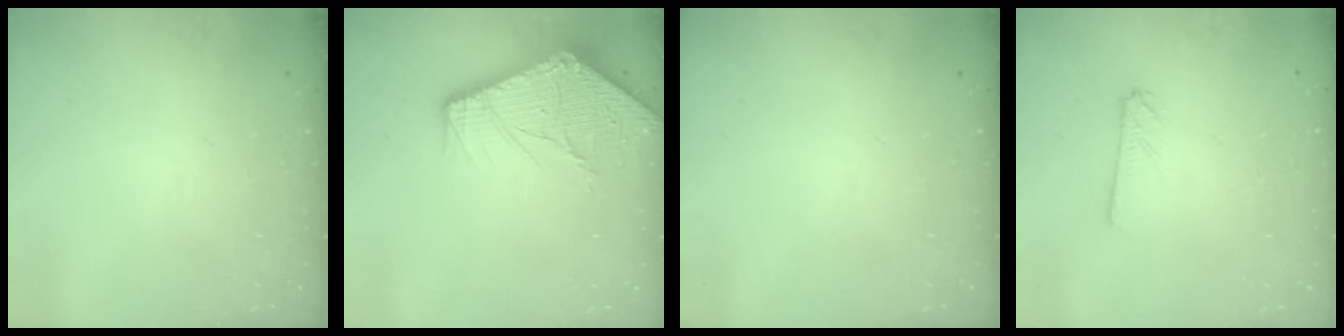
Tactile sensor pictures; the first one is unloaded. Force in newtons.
{"total": 16.7, "press": 16.7, "slide": 1.1}
{"total": 0.0}
{"total": 2.7, "press": 2.7, "slide": 0.3}